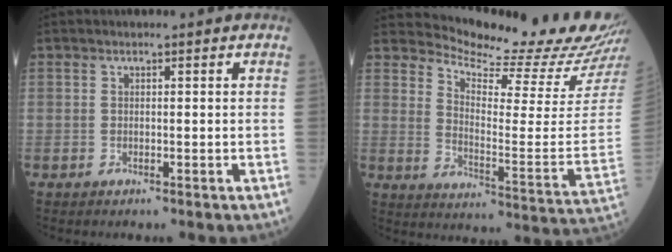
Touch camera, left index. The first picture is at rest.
{"total": 18.5, "force": [18.0, -1.2, 4.3], "torque": [-0.087, -0.126, 0.231]}